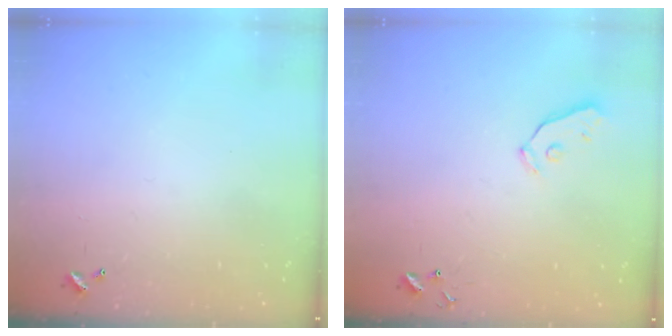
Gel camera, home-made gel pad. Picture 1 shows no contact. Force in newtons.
{"total": 3.7, "press": 3.6, "slide": 0.8}